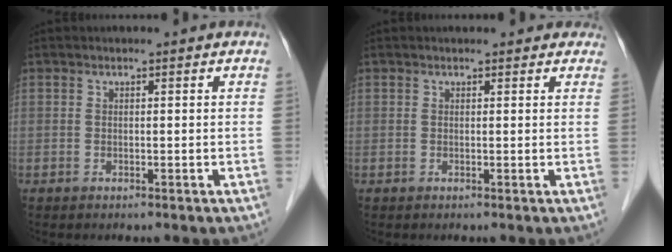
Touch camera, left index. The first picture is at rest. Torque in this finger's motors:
{"motor_torque": [0.22, -0.15, 0.13, 0.02]}